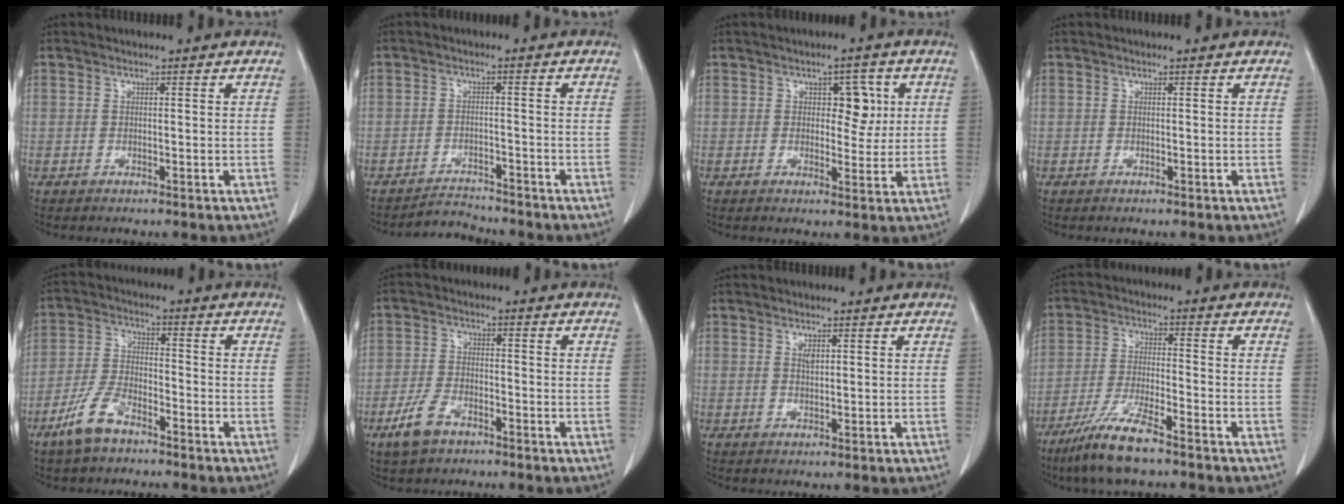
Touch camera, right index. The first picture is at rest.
{"total": 3.5, "force": [-3.5, 0.4, -0.1], "torque": [0.000, -0.012, -0.058]}
{"total": 4.7, "force": [1.2, 2.6, 3.7], "torque": [-0.043, 0.008, 0.018]}
{"total": 0.0}
{"total": 7.4, "force": [-5.1, 2.8, 4.6], "torque": [-0.108, -0.004, -0.104]}
{"total": 5.7, "force": [-3.7, 2.8, 3.3], "torque": [-0.077, -0.002, -0.069]}
{"total": 1.2, "force": [0.5, 0.5, 0.9], "torque": [-0.016, -0.002, 0.010]}
{"total": 9.0, "force": [-6.6, 0.8, 6.0], "torque": [-0.125, -0.024, -0.127]}